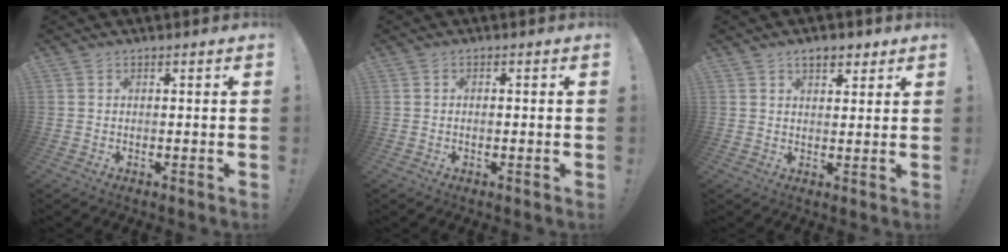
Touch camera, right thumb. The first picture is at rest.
{"total": 0.6, "force": [-0.3, 0.4, 0.4], "torque": [-0.006, 0.002, -0.005]}
{"total": 4.6, "force": [3.0, 2.4, 2.5], "torque": [-0.030, -0.008, 0.052]}